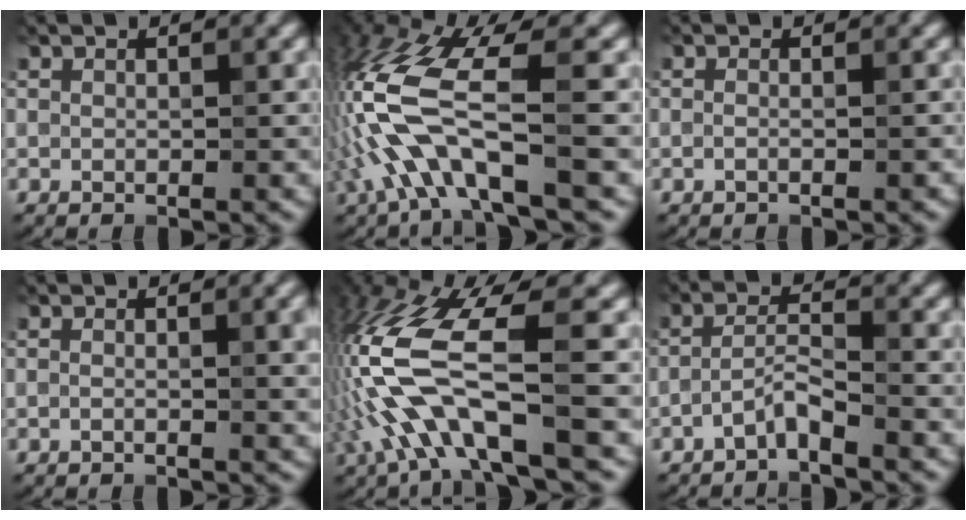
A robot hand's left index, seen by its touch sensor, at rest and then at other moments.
{"total": 9.3, "force": [-2.1, 3.0, 8.6], "torque": [-0.200, 0.012, -0.047]}
{"total": 0.9, "force": [-0.4, 0.3, 0.8], "torque": [-0.015, -0.005, -0.012]}
{"total": 4.0, "force": [0.3, 1.6, 3.7], "torque": [-0.034, 0.012, -0.008]}
{"total": 10.3, "force": [-2.1, 3.3, 9.5], "torque": [-0.215, 0.012, -0.045]}
{"total": 2.1, "force": [-1.7, 0.2, 1.3], "torque": [-0.030, 0.009, -0.039]}